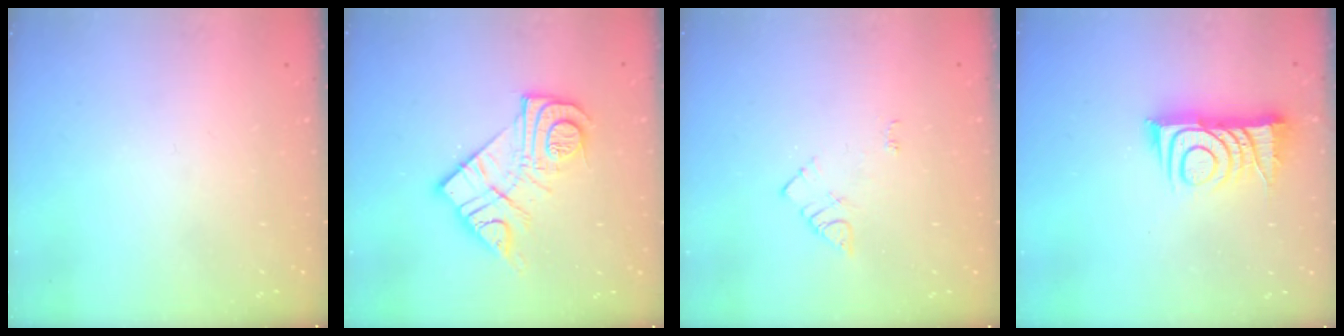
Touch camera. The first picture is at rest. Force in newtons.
{"total": 16.4, "press": 16.3, "slide": 1.4}
{"total": 5.4, "press": 5.4, "slide": 0.8}
{"total": 11.7, "press": 11.6, "slide": 0.9}